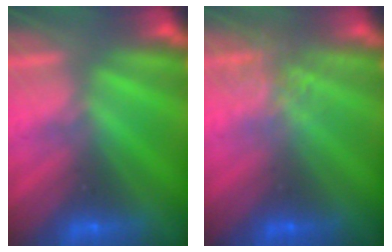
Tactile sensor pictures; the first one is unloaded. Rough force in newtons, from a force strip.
{"total": 2.7}